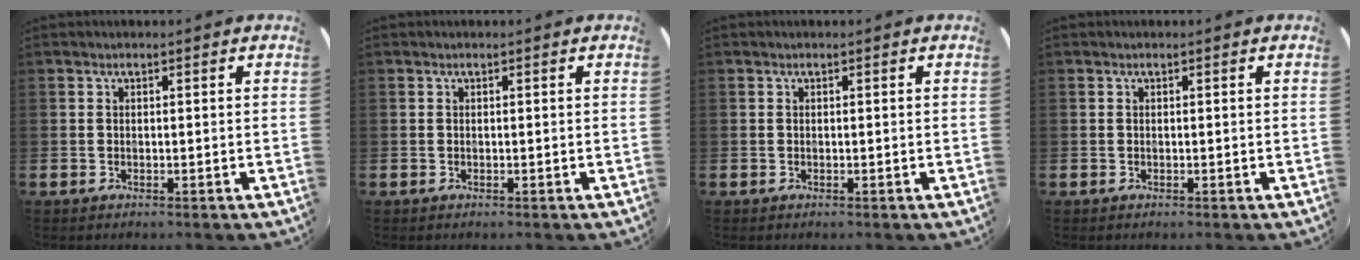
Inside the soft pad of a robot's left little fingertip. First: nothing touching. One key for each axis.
{"total": 0.0}
{"total": 0.0}
{"total": 0.0}